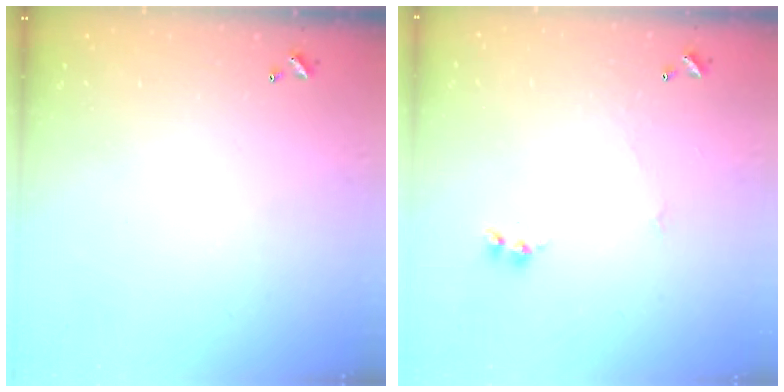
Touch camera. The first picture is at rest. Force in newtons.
{"total": 1.6, "press": 1.6, "slide": 0.2}